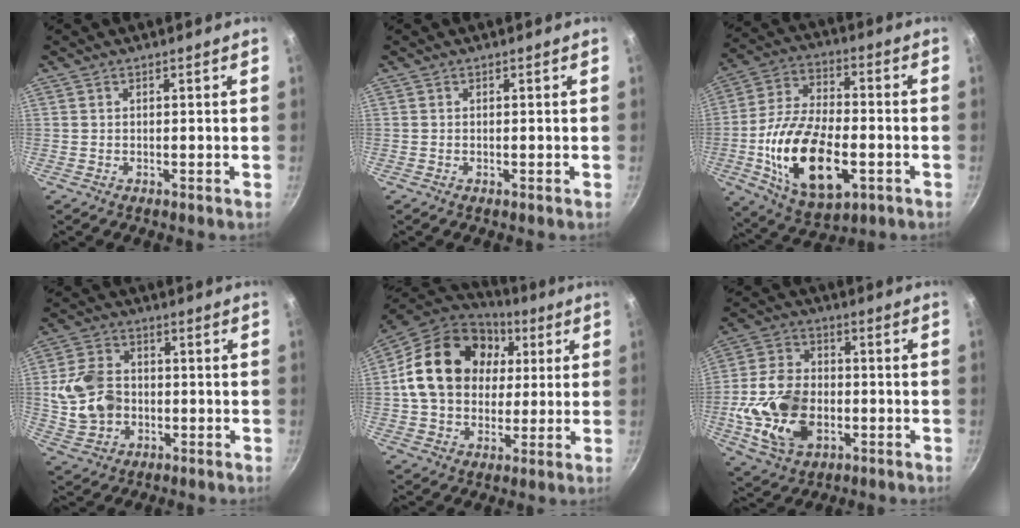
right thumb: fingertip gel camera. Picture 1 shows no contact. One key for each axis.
{"total": 0.0}
{"total": 20.7, "fx": -5.1, "fy": 10.8, "fz": 16.9, "tx": -0.303, "ty": 0.018, "tz": -0.085}
{"total": 11.5, "fx": -0.8, "fy": 9.1, "fz": 7.0, "tx": -0.115, "ty": 0.015, "tz": -0.011}
{"total": 22.6, "fx": 4.2, "fy": 17.4, "fz": 13.7, "tx": -0.223, "ty": 0.023, "tz": 0.067}
{"total": 16.7, "fx": -3.4, "fy": 11.3, "fz": 11.7, "tx": -0.214, "ty": 0.019, "tz": -0.059}